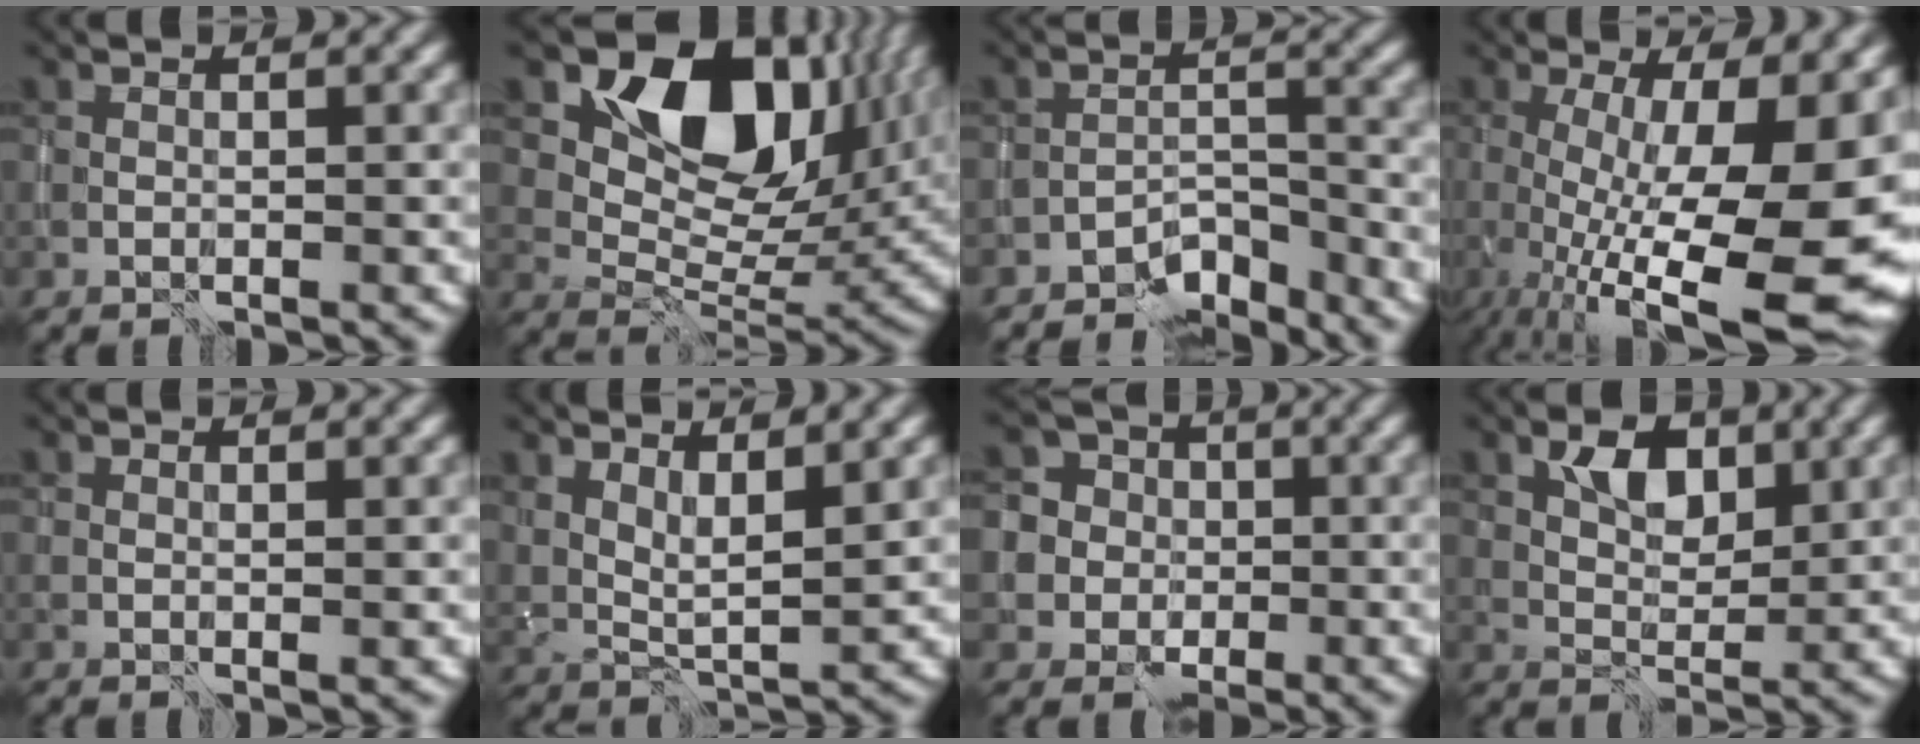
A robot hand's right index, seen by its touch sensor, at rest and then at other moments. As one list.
[{"total": 13.1, "force": [5.5, 8.4, 8.4], "torque": [-0.109, -0.005, 0.104]}, {"total": 4.3, "force": [-4.1, 1.0, 0.8], "torque": [-0.002, 0.007, -0.077]}, {"total": 17.4, "force": [-3.5, 5.9, 15.9], "torque": [-0.216, -0.030, -0.033]}, {"total": 0.6, "force": [0.3, 0.0, 0.5], "torque": [-0.005, -0.001, 0.007]}, {"total": 4.0, "force": [2.5, 1.5, 2.8], "torque": [-0.052, -0.009, 0.050]}, {"total": 7.7, "force": [0.0, 7.5, 1.7], "torque": [-0.043, 0.023, -0.021]}, {"total": 3.7, "force": [1.8, 2.2, 2.3], "torque": [-0.035, 0.001, 0.030]}]